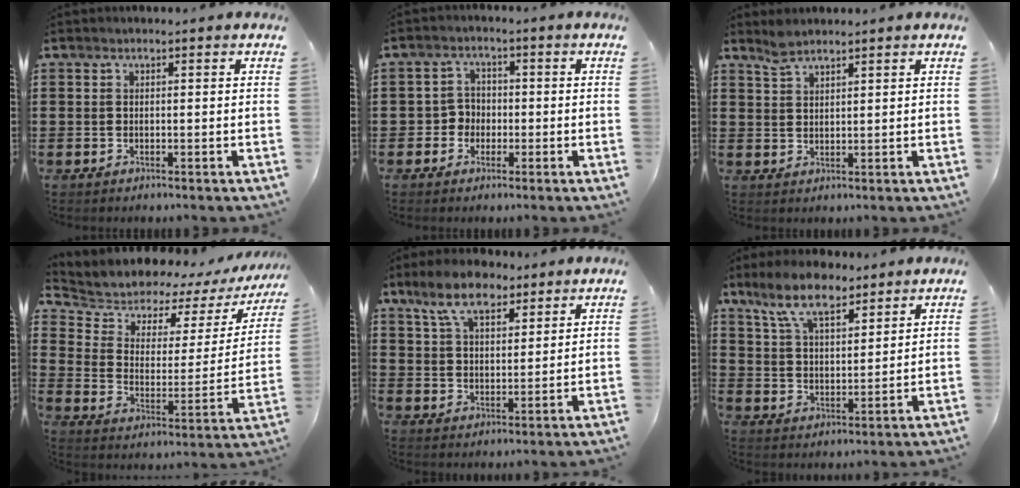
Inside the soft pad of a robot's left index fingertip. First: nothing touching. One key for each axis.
{"total": 3.2, "fx": -1.1, "fy": 2.9, "fz": 1.0, "tx": -0.030, "ty": 0.006, "tz": -0.025}
{"total": 2.4, "fx": 2.2, "fy": 0.5, "fz": 0.8, "tx": -0.020, "ty": 0.002, "tz": 0.043}
{"total": 6.3, "fx": 5.6, "fy": 2.6, "fz": 1.1, "tx": -0.053, "ty": -0.043, "tz": 0.094}
{"total": 8.6, "fx": 6.4, "fy": 3.6, "fz": 4.5, "tx": -0.101, "ty": -0.002, "tz": 0.117}
{"total": 9.3, "fx": 7.2, "fy": 3.2, "fz": 4.9, "tx": -0.116, "ty": -0.006, "tz": 0.134}